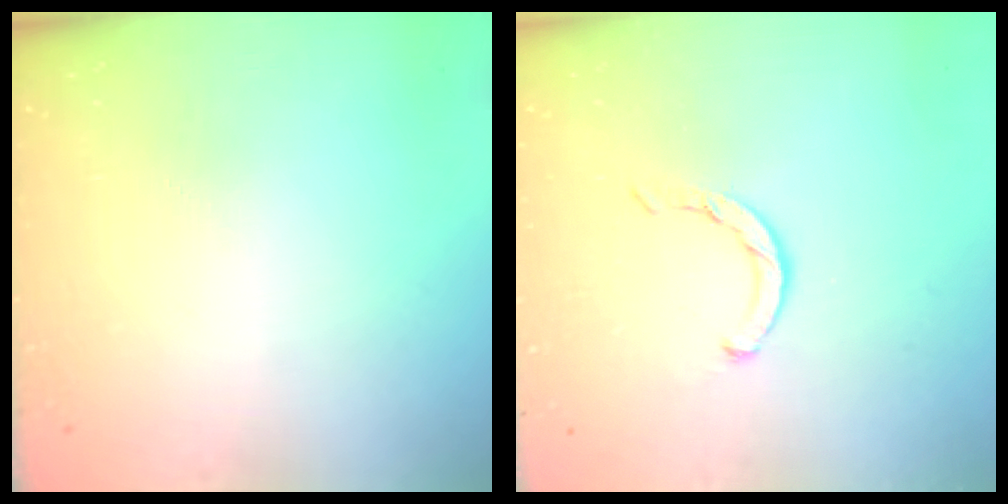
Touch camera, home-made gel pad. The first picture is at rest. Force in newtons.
{"total": 3.5, "press": 3.5, "slide": 0.3}